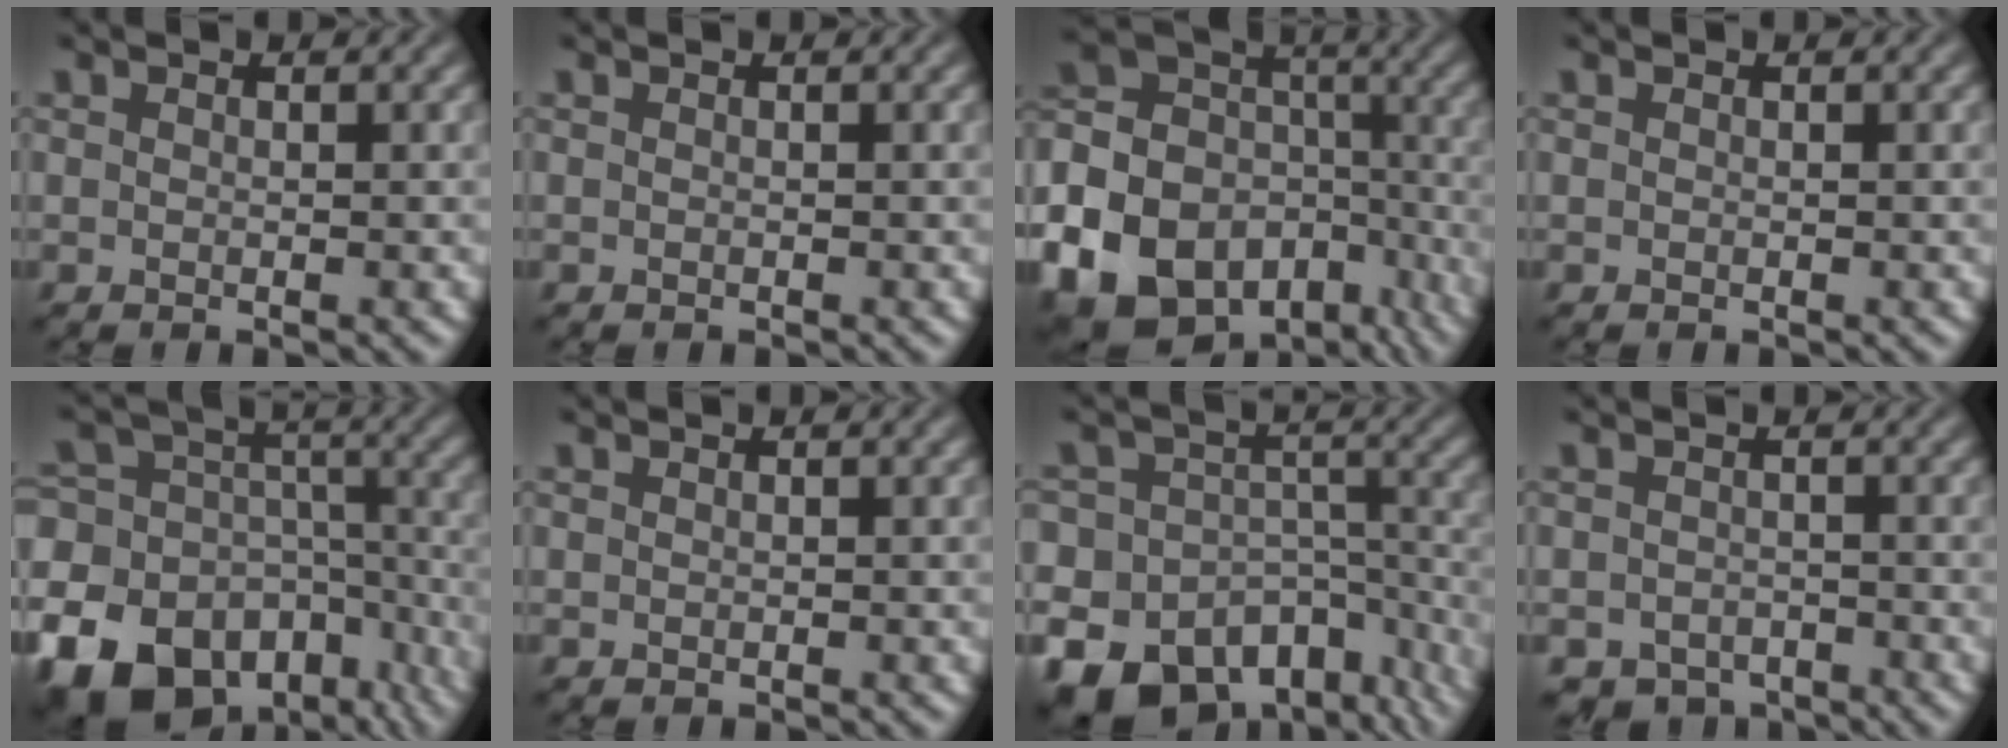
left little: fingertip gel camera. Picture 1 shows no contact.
{"total": 0.0}
{"total": 22.6, "force": [-12.2, 17.1, 8.3], "torque": [-0.187, -0.072, -0.191]}
{"total": 0.0}
{"total": 21.4, "force": [-12.7, 15.5, 7.7], "torque": [-0.158, -0.062, -0.184]}
{"total": 0.0}
{"total": 18.6, "force": [-12.3, 12.6, 6.1], "torque": [-0.110, -0.053, -0.160]}
{"total": 2.2, "force": [-1.7, 1.4, 0.4], "torque": [0.003, -0.007, -0.029]}